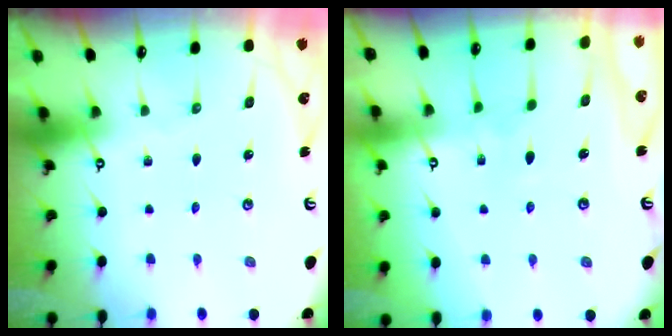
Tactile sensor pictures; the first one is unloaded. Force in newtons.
{"total": 2.4, "press": 2.3, "slide": 0.6}